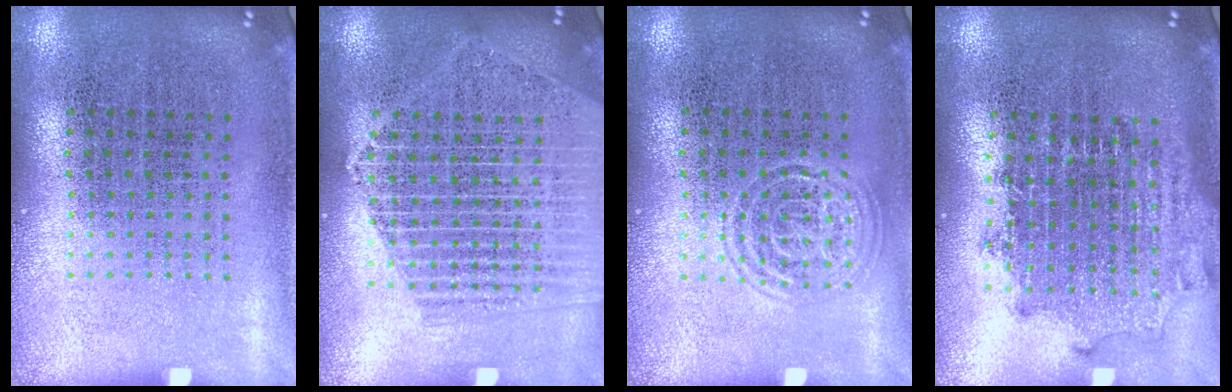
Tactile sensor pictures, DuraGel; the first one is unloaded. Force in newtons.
{"total": 2.0, "press": 1.8, "slide": 0.9}
{"total": 1.4, "press": 1.3, "slide": 0.2}
{"total": 1.8, "press": 1.5, "slide": 1.1}